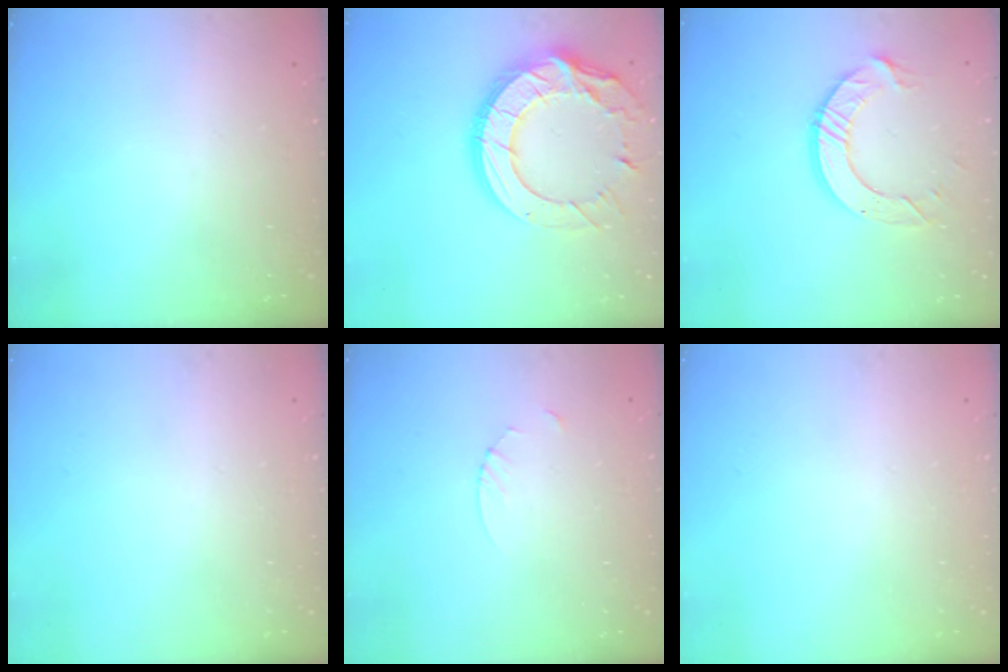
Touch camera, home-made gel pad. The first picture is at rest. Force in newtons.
{"total": 20.2, "press": 20.1, "slide": 1.7}
{"total": 9.7, "press": 9.7, "slide": 0.8}
{"total": 0.0}
{"total": 2.7, "press": 2.7, "slide": 0.3}
{"total": 0.0}